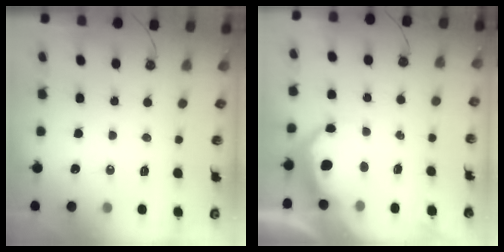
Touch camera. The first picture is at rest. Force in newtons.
{"total": 9.6, "press": 9.5, "slide": 0.7}